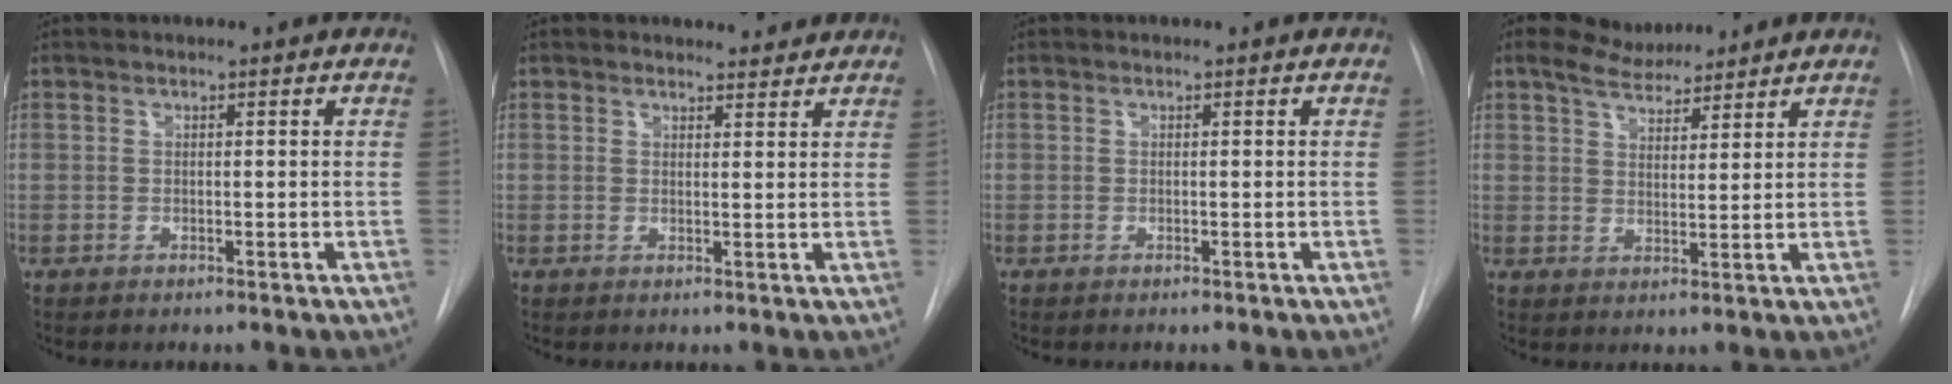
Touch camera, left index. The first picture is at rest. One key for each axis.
{"total": 2.8, "fx": 2.7, "fy": 0.8, "fz": -0.1, "tx": -0.001, "ty": -0.001, "tz": 0.029}
{"total": 0.0}
{"total": 6.2, "fx": 5.5, "fy": 1.7, "fz": 2.3, "tx": -0.046, "ty": 0.018, "tz": 0.100}